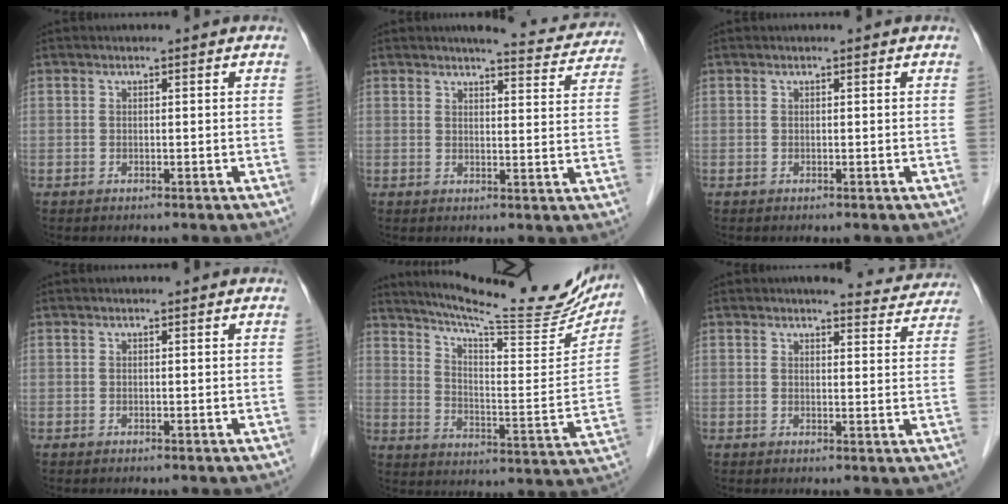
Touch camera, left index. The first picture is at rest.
{"total": 9.4, "force": [9.0, 1.6, 2.4], "torque": [-0.017, -0.017, 0.090]}
{"total": 0.0}
{"total": 0.0}
{"total": 22.4, "force": [20.2, 2.6, 9.4], "torque": [-0.145, -0.049, 0.273]}
{"total": 7.2, "force": [6.9, 1.8, 1.2], "torque": [-0.001, -0.012, 0.062]}